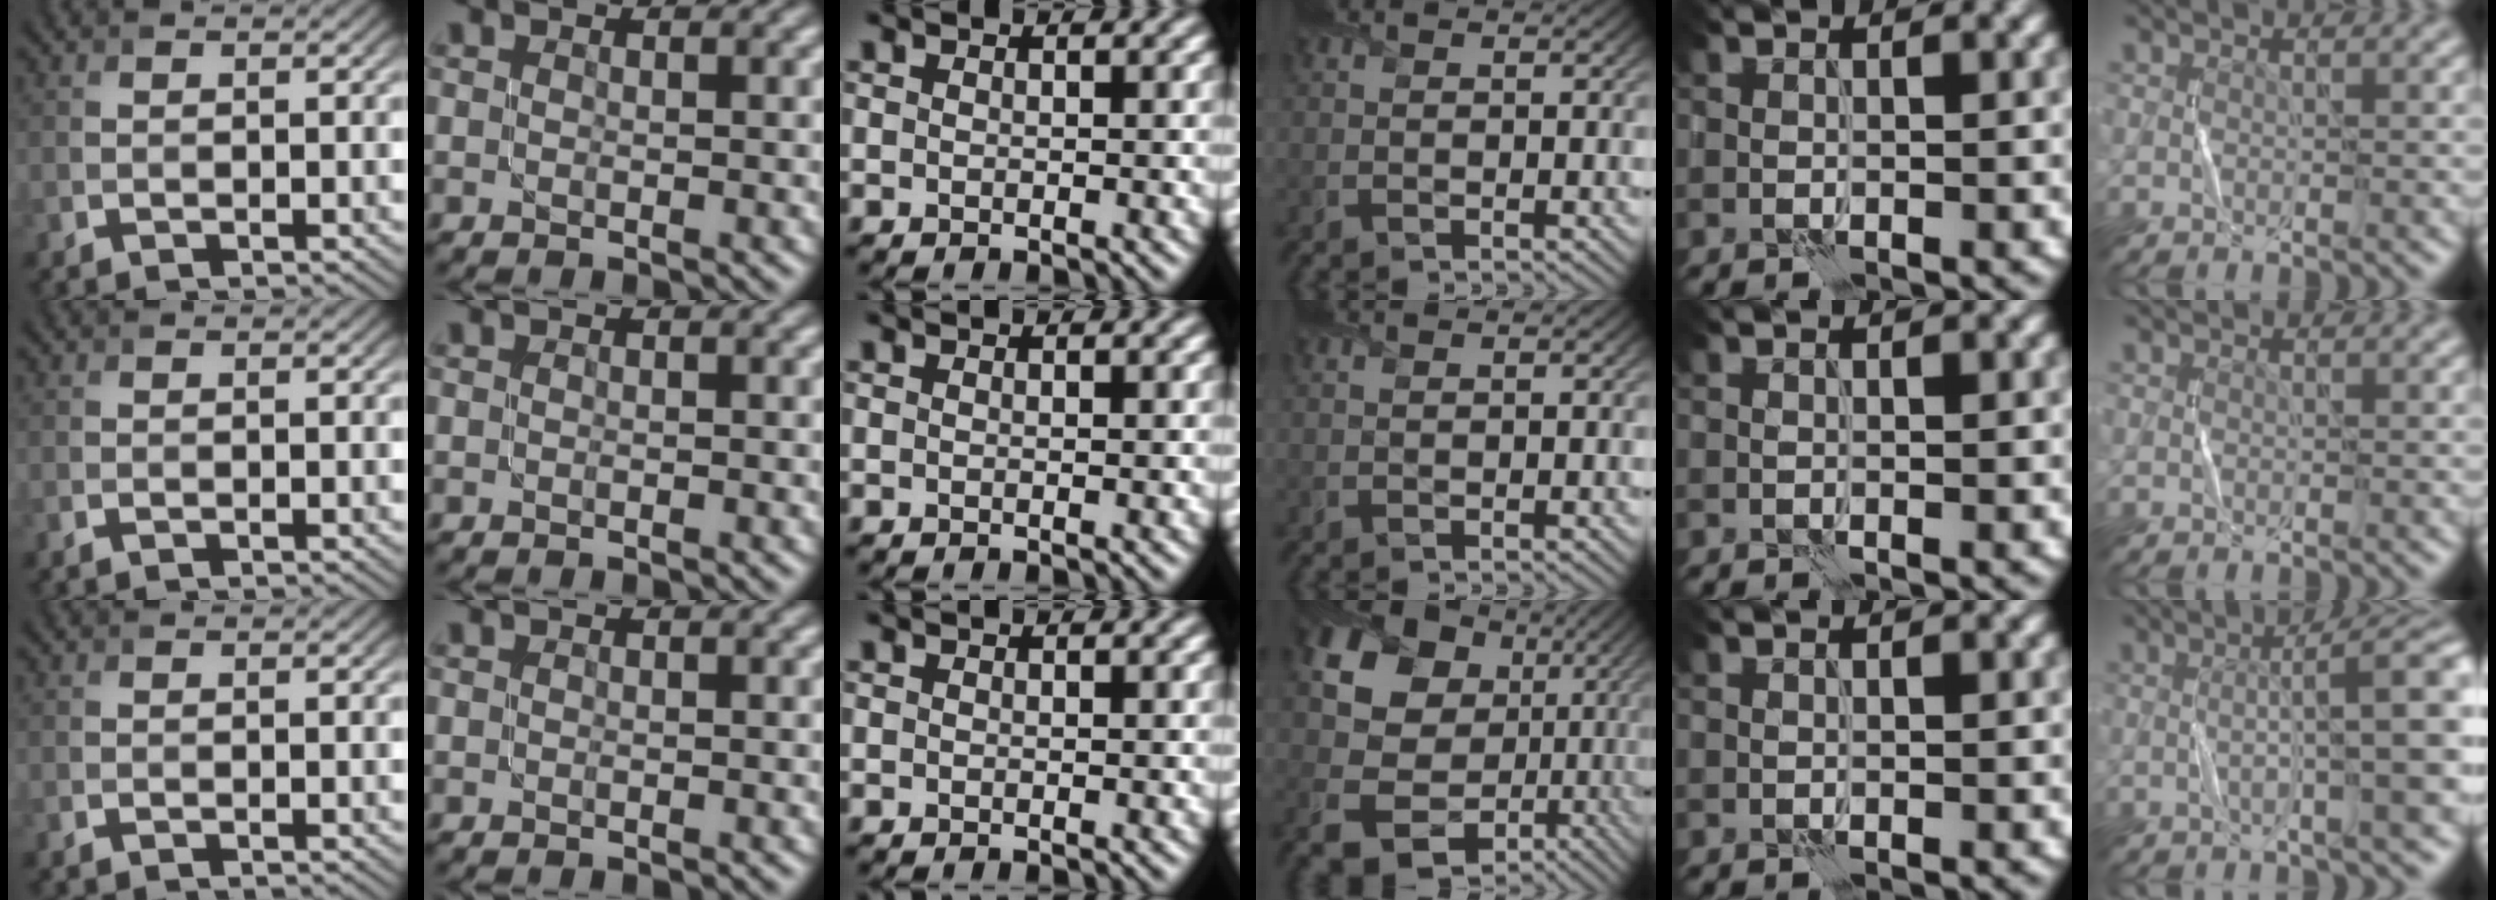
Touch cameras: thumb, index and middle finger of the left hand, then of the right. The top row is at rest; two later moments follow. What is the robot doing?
{"motion": "fold", "object": "shorts"}